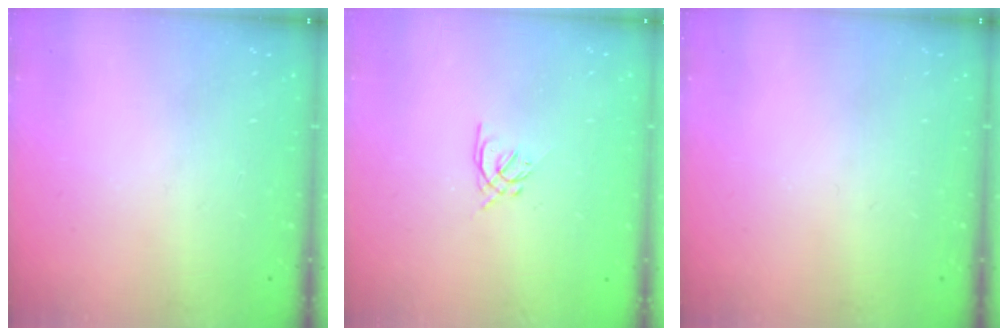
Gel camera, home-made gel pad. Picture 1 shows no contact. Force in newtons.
{"total": 1.3, "press": 1.1, "slide": 0.6}
{"total": 0.0}